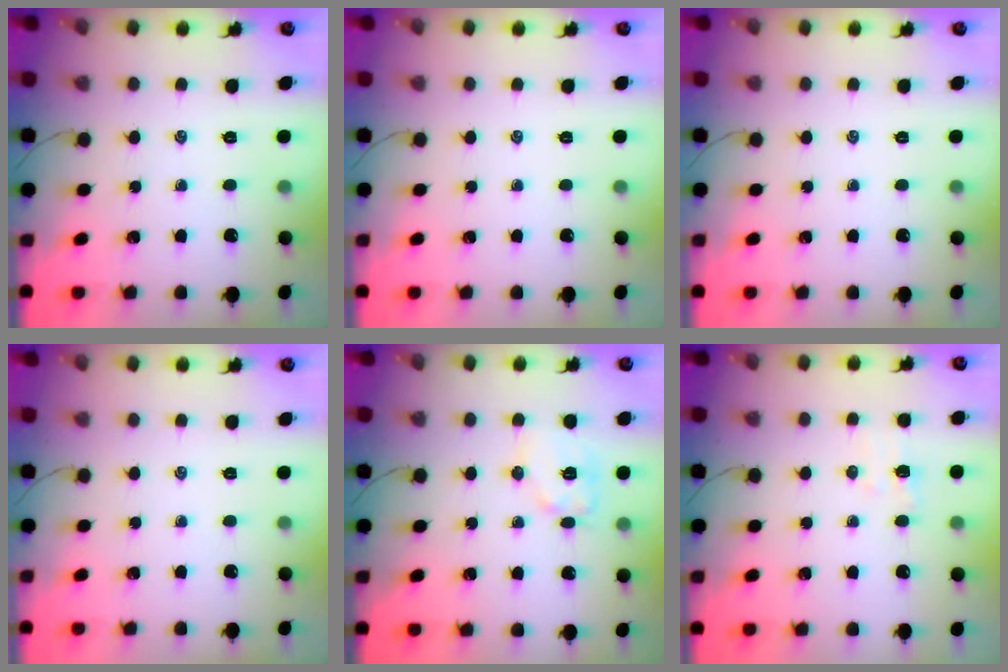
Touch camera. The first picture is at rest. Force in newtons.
{"total": 0.0}
{"total": 0.0}
{"total": 0.0}
{"total": 8.7, "press": 8.7, "slide": 0.2}
{"total": 2.8, "press": 2.7, "slide": 0.7}